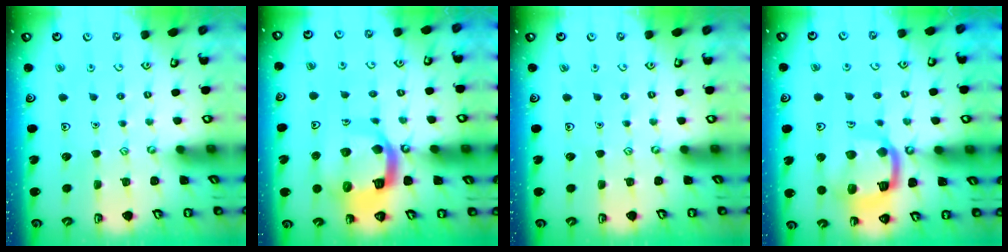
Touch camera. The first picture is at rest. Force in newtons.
{"total": 15.5, "press": 15.4, "slide": 1.9}
{"total": 0.0}
{"total": 15.5, "press": 15.4, "slide": 1.6}